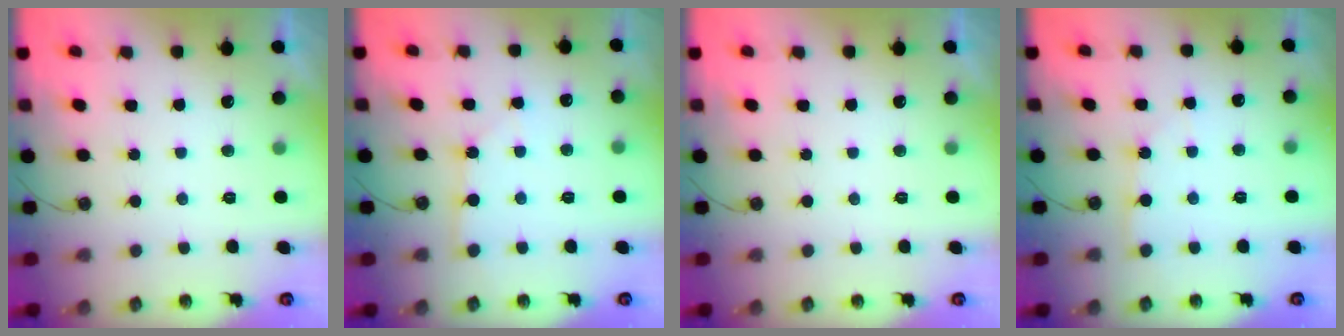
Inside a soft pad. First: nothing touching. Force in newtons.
{"total": 2.0, "press": 2.0, "slide": 0.3}
{"total": 0.0}
{"total": 4.2, "press": 4.2, "slide": 0.5}